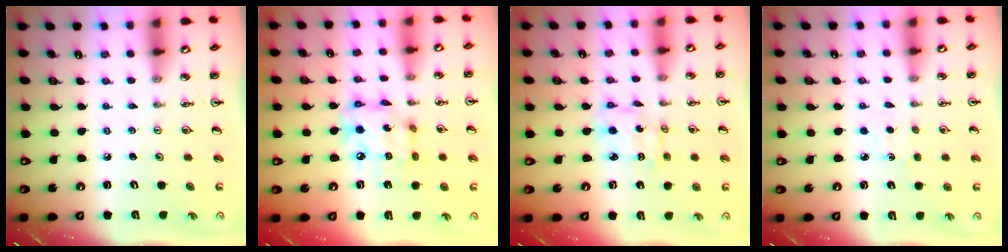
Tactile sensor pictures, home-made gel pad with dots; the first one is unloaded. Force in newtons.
{"total": 11.7, "press": 11.7, "slide": 0.8}
{"total": 4.4, "press": 4.4, "slide": 0.2}
{"total": 3.8, "press": 3.8, "slide": 0.4}